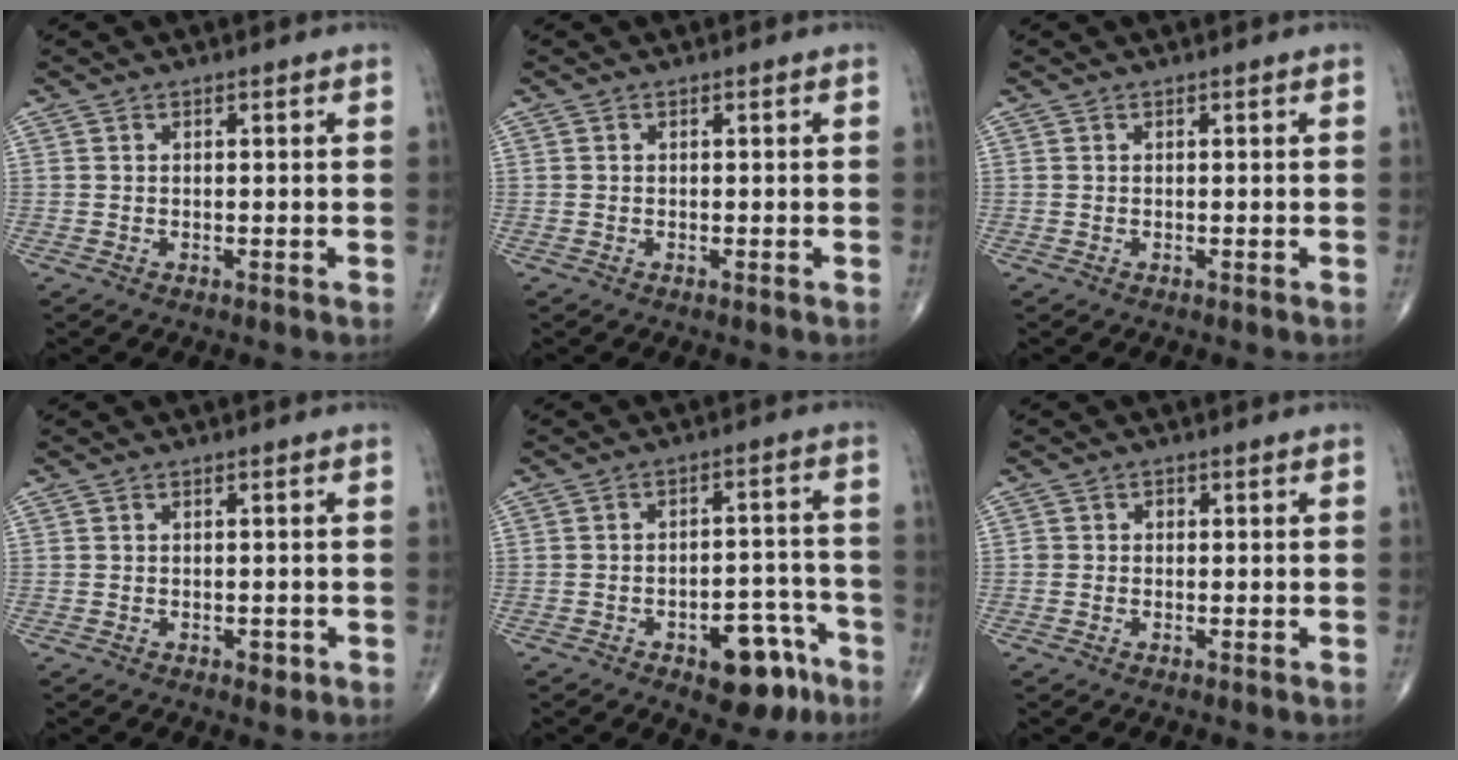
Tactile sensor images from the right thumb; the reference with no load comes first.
{"total": 0.0}
{"total": 0.0}
{"total": 1.7, "force": [-0.7, 1.0, 1.1], "torque": [-0.010, 0.001, -0.009]}
{"total": 10.8, "force": [-6.0, 5.4, 7.2], "torque": [-0.061, 0.050, -0.074]}
{"total": 1.1, "force": [-0.1, 1.0, 0.4], "torque": [0.003, 0.004, -0.004]}